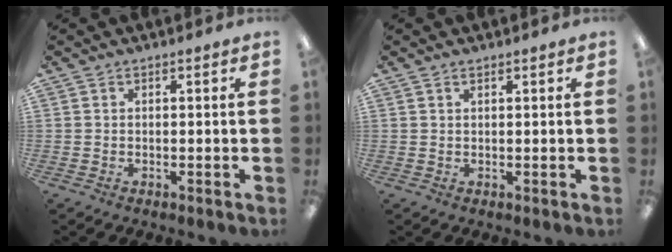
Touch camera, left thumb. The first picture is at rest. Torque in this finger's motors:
{"motor_torque": [-0.22, -0.29, -0.47, 0.21, -0.07]}